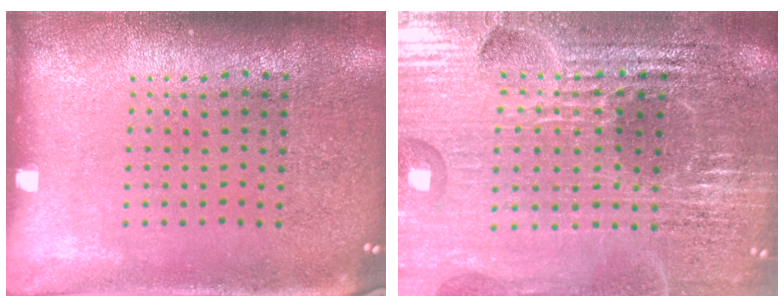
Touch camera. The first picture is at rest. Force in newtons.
{"total": 6.3, "press": 5.6, "slide": 2.8}